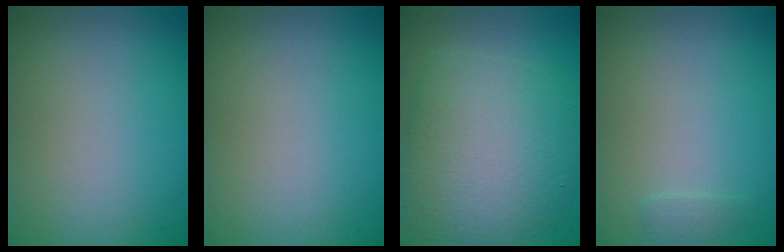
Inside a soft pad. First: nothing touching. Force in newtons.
{"total": 0.0}
{"total": 8.2, "press": 8.2, "slide": 0.3}
{"total": 0.7, "press": 0.7, "slide": 0.1}